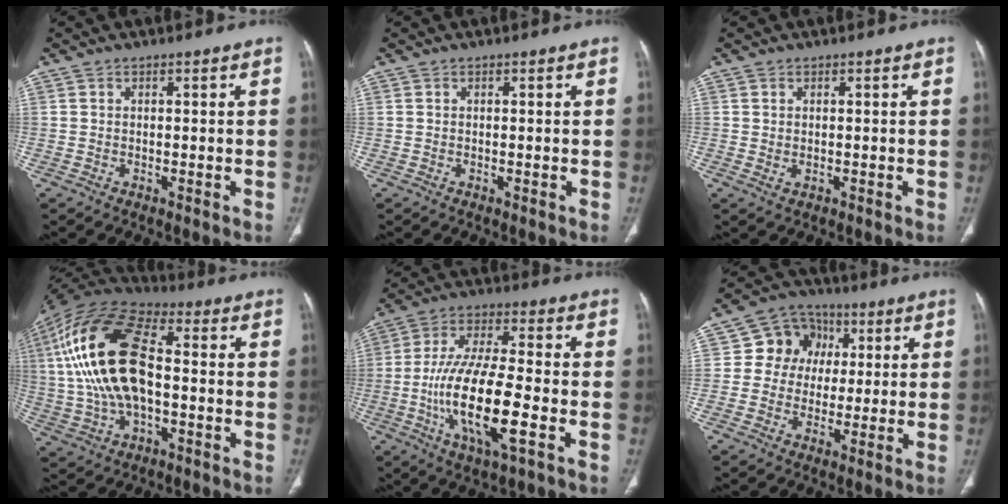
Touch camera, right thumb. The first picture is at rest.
{"total": 0.0}
{"total": 1.1, "force": [0.0, 0.7, 0.8], "torque": [-0.017, -0.004, 0.005]}
{"total": 22.4, "force": [0.8, 11.6, 19.2], "torque": [-0.393, 0.022, 0.012]}
{"total": 16.6, "force": [-4.2, 4.6, 15.4], "torque": [-0.310, 0.012, -0.077]}
{"total": 9.9, "force": [1.7, 8.9, 4.1], "torque": [-0.019, 0.007, 0.019]}